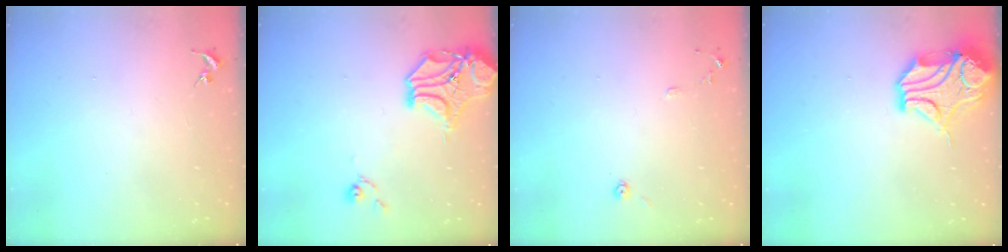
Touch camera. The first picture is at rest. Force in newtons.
{"total": 14.3, "press": 14.1, "slide": 2.3}
{"total": 6.0, "press": 5.9, "slide": 0.8}
{"total": 14.1, "press": 13.9, "slide": 2.1}